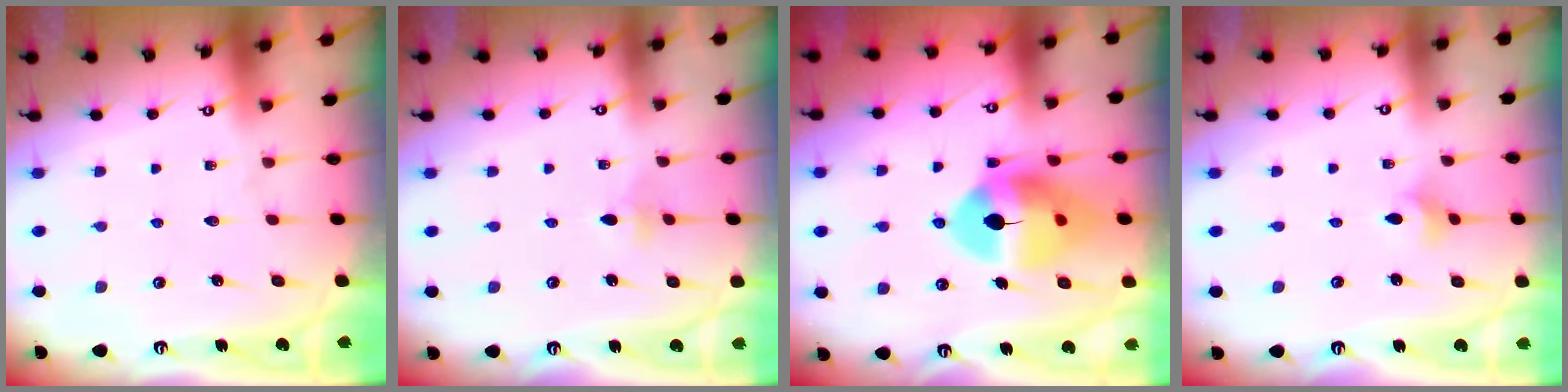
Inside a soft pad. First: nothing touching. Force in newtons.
{"total": 2.8, "press": 2.7, "slide": 0.9}
{"total": 14.9, "press": 14.8, "slide": 2.0}
{"total": 2.9, "press": 2.8, "slide": 0.6}